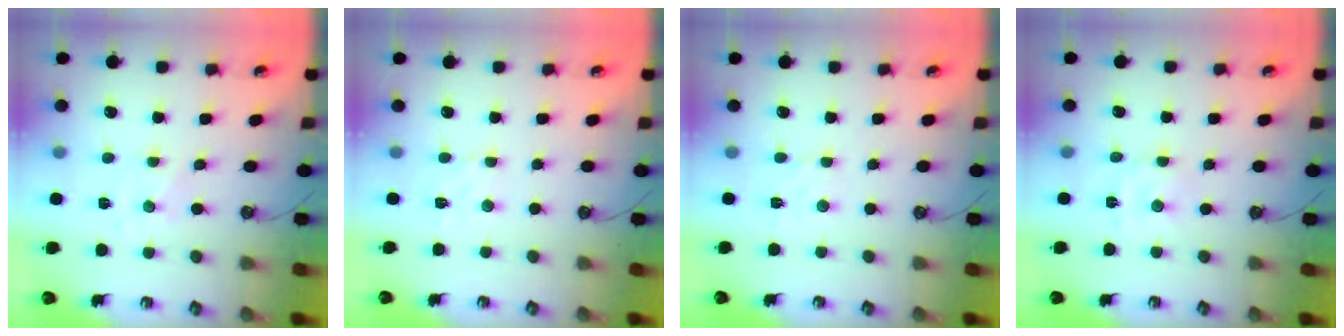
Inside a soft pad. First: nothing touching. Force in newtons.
{"total": 3.5, "press": 3.5, "slide": 0.5}
{"total": 2.4, "press": 2.4, "slide": 0.2}
{"total": 2.7, "press": 2.7, "slide": 0.1}